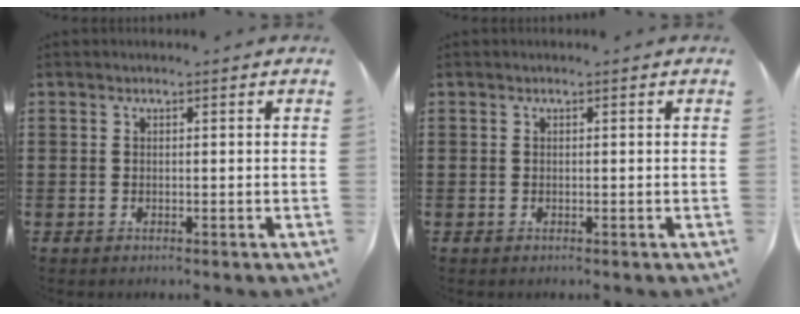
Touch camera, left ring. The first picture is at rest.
{"total": 0.0}